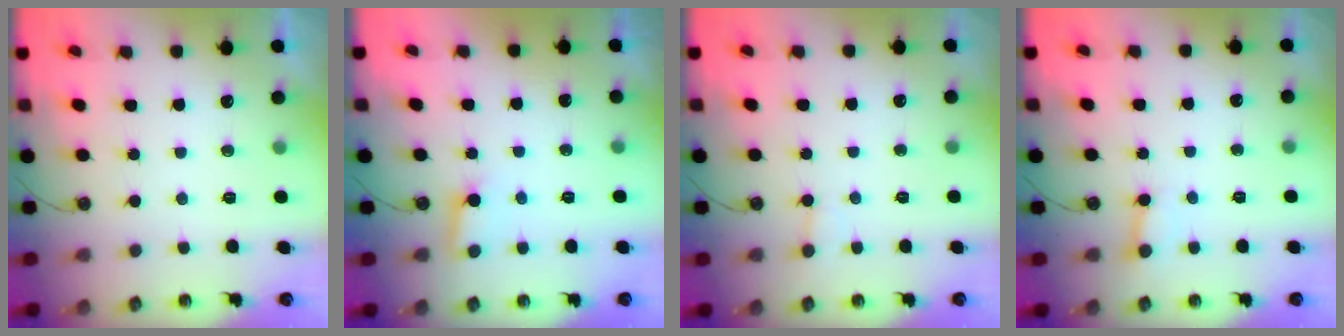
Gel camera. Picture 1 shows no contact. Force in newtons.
{"total": 5.6, "press": 5.6, "slide": 0.7}
{"total": 2.8, "press": 2.8, "slide": 0.2}
{"total": 2.7, "press": 2.7, "slide": 0.3}